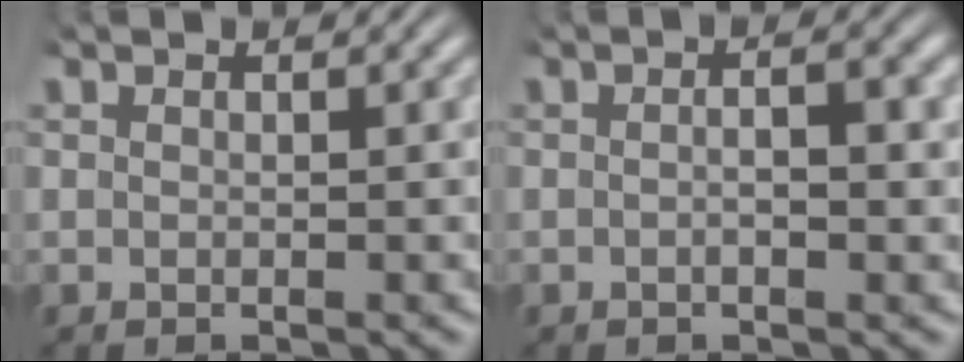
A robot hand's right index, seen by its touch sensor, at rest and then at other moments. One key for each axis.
{"total": 2.2, "fx": -0.3, "fy": 0.5, "fz": 2.1, "tx": -0.027, "ty": 0.006, "tz": -0.011}